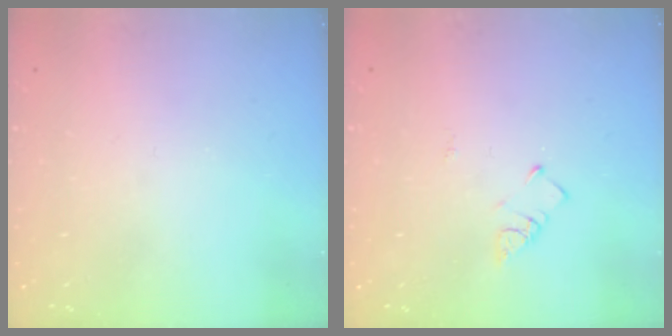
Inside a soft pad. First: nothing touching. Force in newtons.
{"total": 2.8, "press": 2.8, "slide": 0.5}